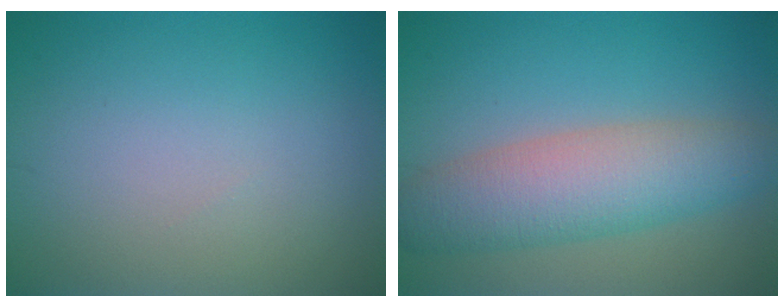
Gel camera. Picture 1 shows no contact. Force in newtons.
{"total": 6.7, "press": 6.7, "slide": 0.2}